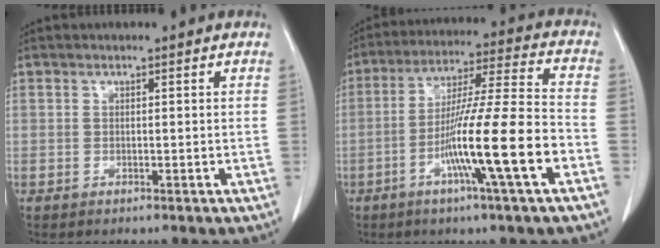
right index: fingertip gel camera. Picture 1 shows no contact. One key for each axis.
{"total": 15.6, "fx": -5.7, "fy": -0.9, "fz": 14.5, "tx": -0.260, "ty": -0.009, "tz": -0.104}